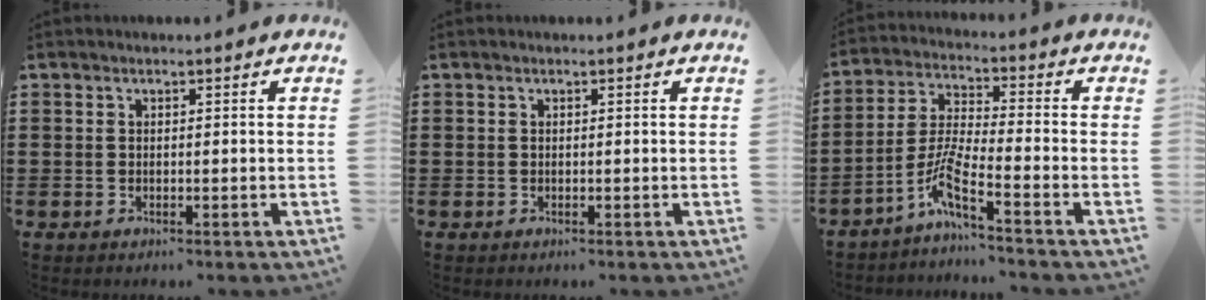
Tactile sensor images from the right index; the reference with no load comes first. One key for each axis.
{"total": 0.0}
{"total": 6.4, "fx": -4.6, "fy": 0.2, "fz": 4.4, "tx": -0.110, "ty": -0.017, "tz": -0.097}